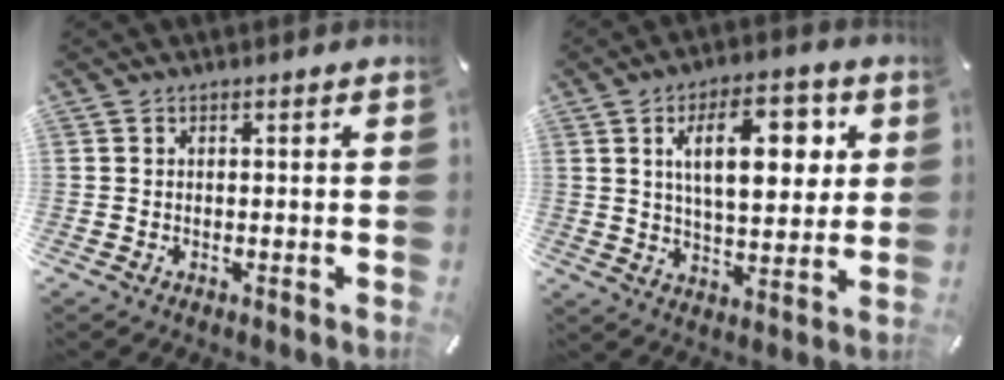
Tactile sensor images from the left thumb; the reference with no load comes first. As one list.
[{"total": 15.7, "force": [5.3, 7.6, 12.6], "torque": [-0.185, -0.004, 0.084]}]